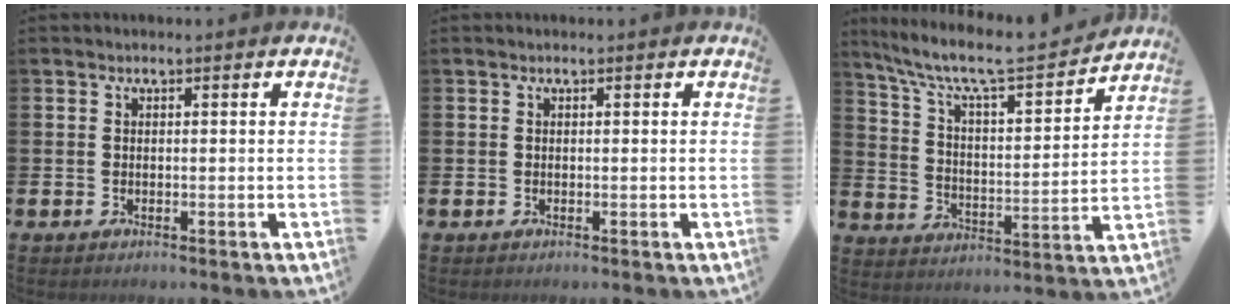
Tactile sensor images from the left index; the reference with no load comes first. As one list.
[{"total": 0.0}, {"total": 9.1, "force": [8.0, 1.7, 4.0], "torque": [-0.105, -0.059, 0.130]}]